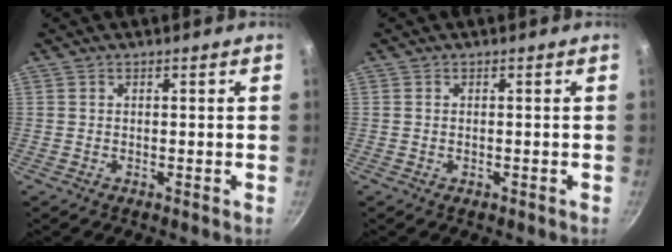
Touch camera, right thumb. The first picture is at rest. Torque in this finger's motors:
{"motor_torque": [-0.94, 0.09, -0.10, 0.11, 0.04]}